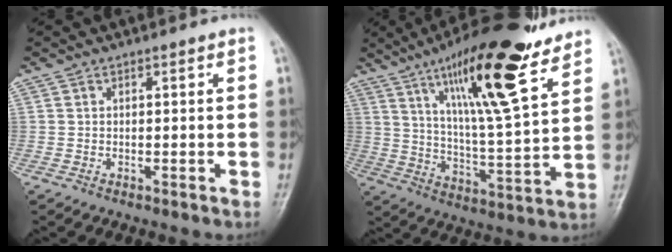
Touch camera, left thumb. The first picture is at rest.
{"total": 20.9, "force": [12.8, 4.1, 16.0], "torque": [-0.239, -0.054, 0.212]}